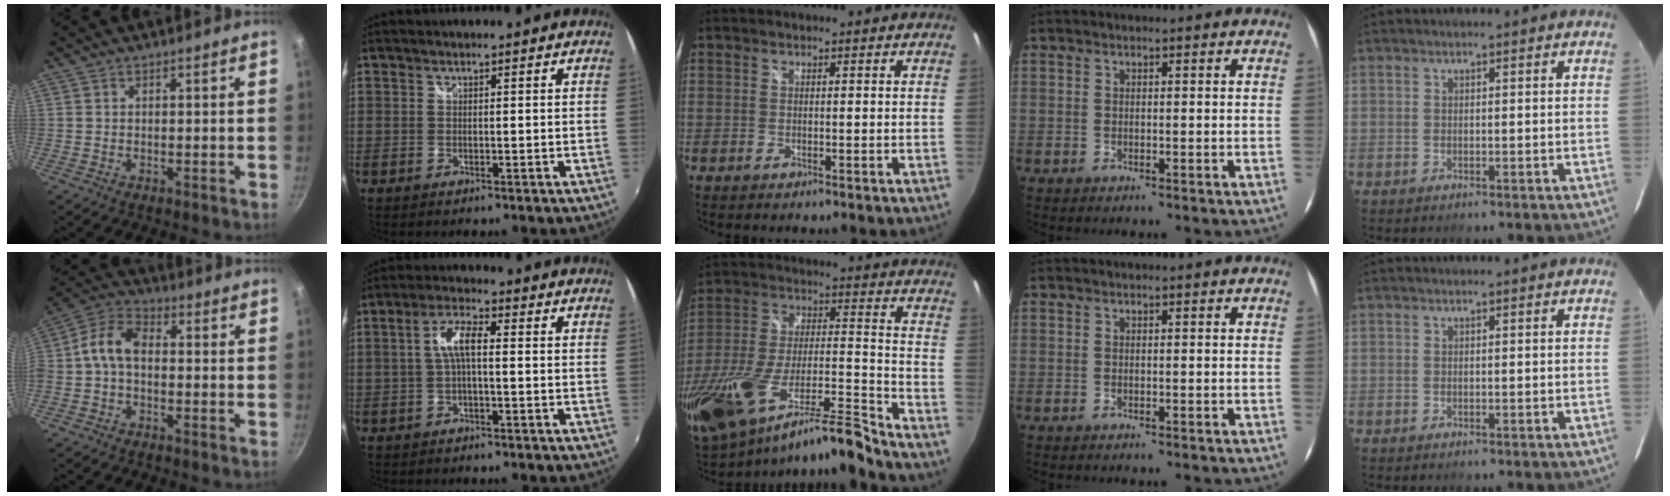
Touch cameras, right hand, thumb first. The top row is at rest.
{"thumb": {"total": 7.8, "force": [-1.0, 5.0, 6.0], "torque": [-0.118, 0.035, -0.035]}, "index": {"total": 5.4, "force": [0.0, 1.6, 5.1], "torque": [-0.101, 0.014, 0.000]}, "middle": {"total": 21.8, "force": [-17.0, 2.4, 13.4], "torque": [-0.260, -0.051, -0.294]}}